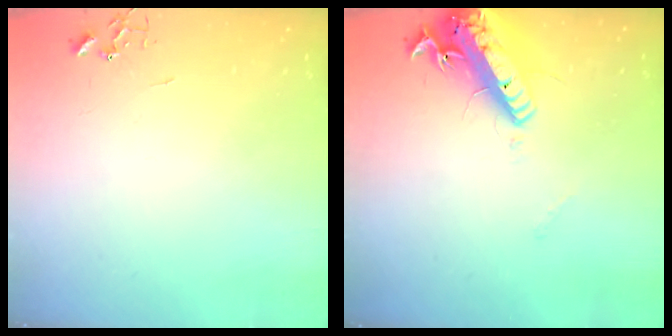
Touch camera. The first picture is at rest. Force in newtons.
{"total": 18.1, "press": 17.7, "slide": 3.6}